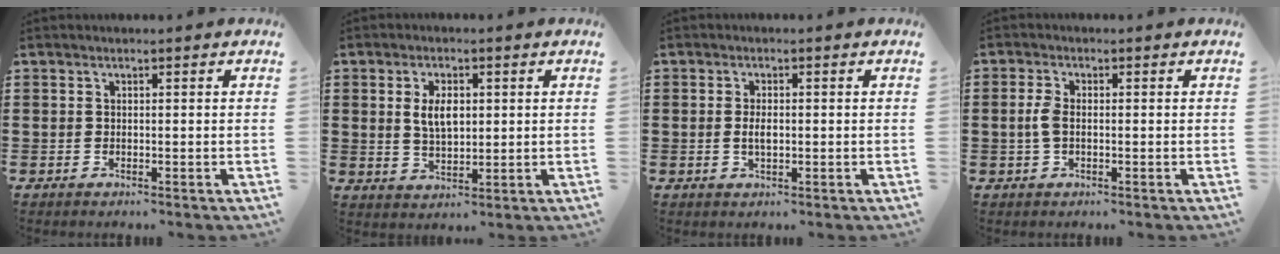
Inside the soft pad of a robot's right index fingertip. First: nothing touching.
{"total": 4.8, "force": [0.9, 2.4, 4.0], "torque": [-0.076, 0.007, 0.011]}
{"total": 2.3, "force": [-0.1, 1.0, 2.1], "torque": [-0.039, 0.003, -0.002]}
{"total": 3.2, "force": [-0.2, 1.6, 2.8], "torque": [-0.070, -0.001, -0.008]}